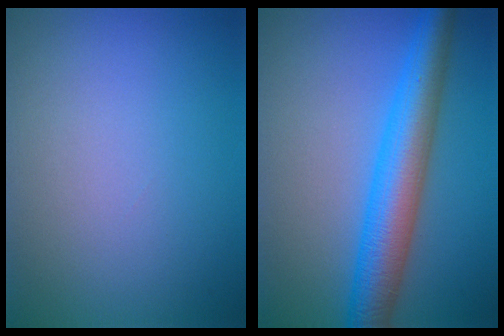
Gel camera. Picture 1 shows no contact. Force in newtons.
{"total": 7.0, "press": 6.9, "slide": 0.1}